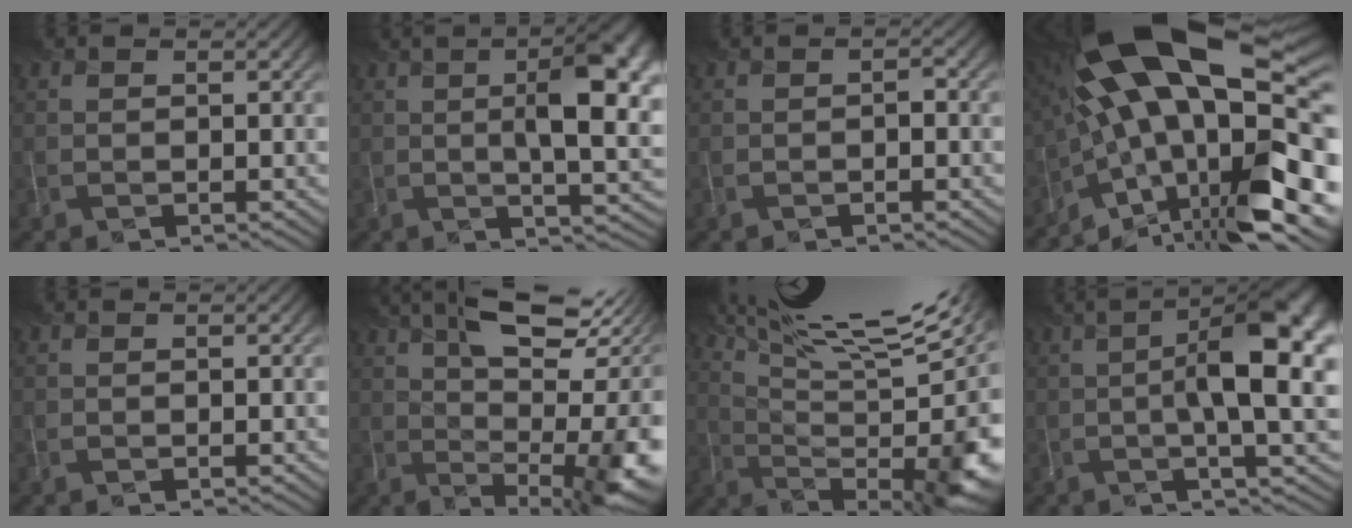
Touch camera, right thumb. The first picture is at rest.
{"total": 11.5, "force": [1.2, 3.7, 10.8], "torque": [-0.117, 0.013, 0.015]}
{"total": 0.6, "force": [-0.6, 0.1, 0.3], "torque": [-0.001, -0.001, -0.007]}
{"total": 20.1, "force": [-3.5, 8.7, 17.8], "torque": [-0.268, 0.001, -0.060]}
{"total": 0.0}
{"total": 16.6, "force": [2.7, 5.9, 15.3], "torque": [-0.190, 0.018, 0.062]}
{"total": 17.3, "force": [8.3, 4.7, 14.5], "torque": [-0.229, 0.015, 0.146]}
{"total": 11.6, "force": [0.2, 2.9, 11.2], "torque": [-0.155, 0.005, 0.013]}